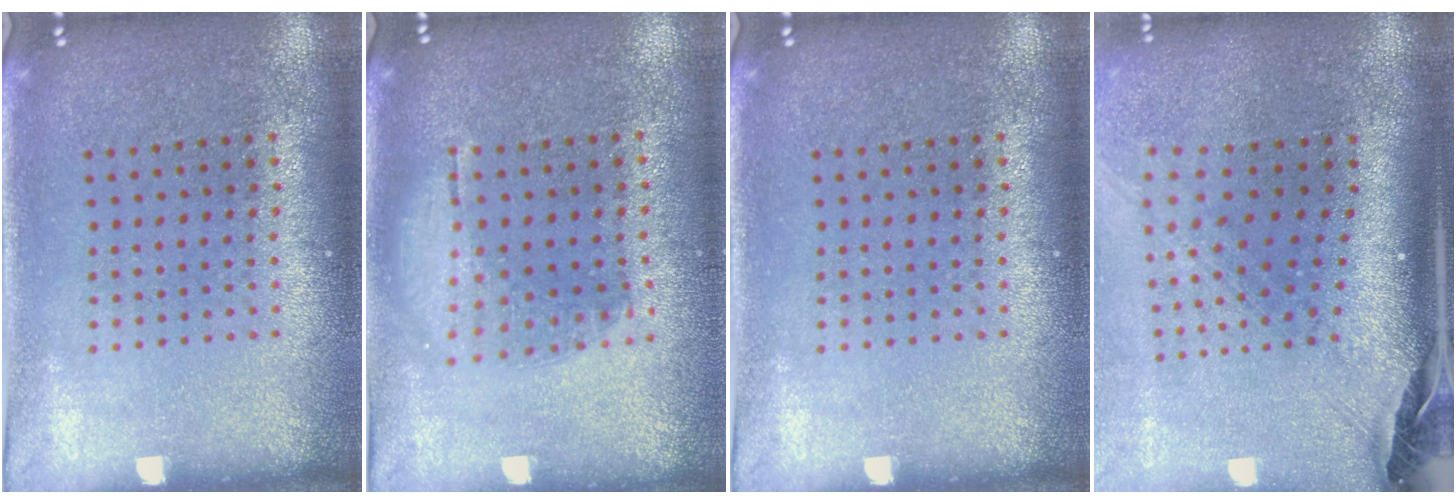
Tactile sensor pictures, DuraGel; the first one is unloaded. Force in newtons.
{"total": 1.1, "press": 1.0, "slide": 0.6}
{"total": 0.0}
{"total": 2.8, "press": 2.1, "slide": 1.9}